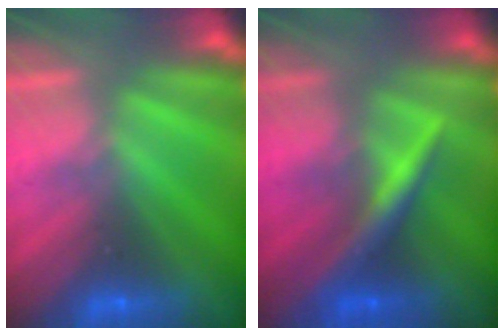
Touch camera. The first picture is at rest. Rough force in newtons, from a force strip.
{"total": 2.4}